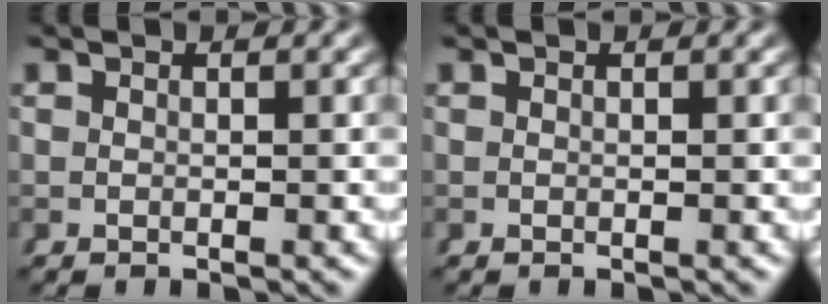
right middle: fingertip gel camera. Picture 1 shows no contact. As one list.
[{"total": 0.0}]